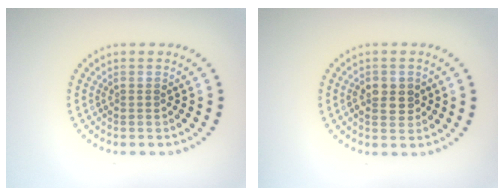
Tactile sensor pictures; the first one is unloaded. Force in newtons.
{"total": 2.5, "press": 2.5, "slide": 0.4}